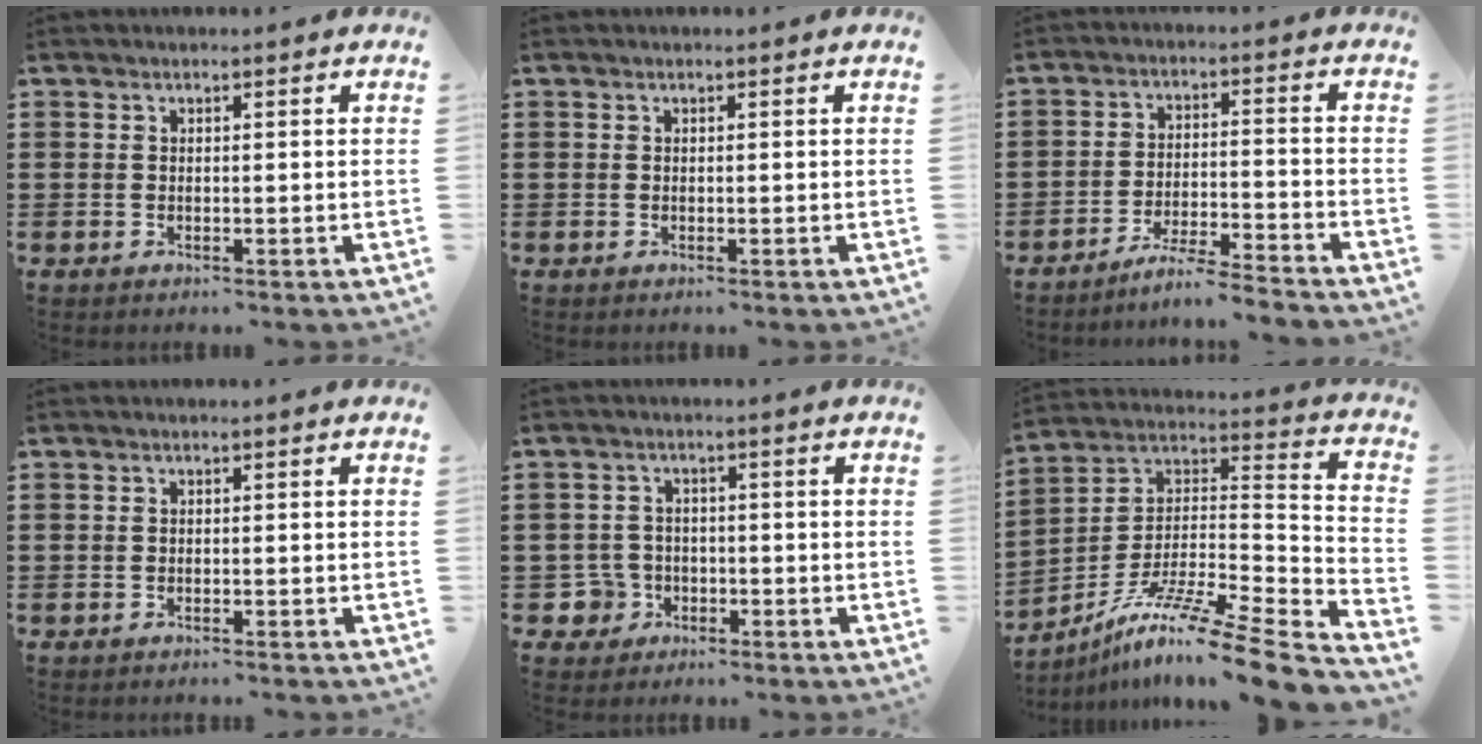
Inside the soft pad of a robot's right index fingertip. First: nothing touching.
{"total": 0.0}
{"total": 5.2, "force": [-4.9, -0.5, 1.6], "torque": [-0.034, -0.009, -0.097]}
{"total": 0.5, "force": [-0.5, 0.0, 0.1], "torque": [-0.003, -0.002, -0.010]}
{"total": 4.2, "force": [-2.0, 3.5, 1.3], "torque": [-0.052, -0.001, -0.045]}
{"total": 12.0, "force": [-9.2, 0.1, 7.6], "torque": [-0.129, 0.001, -0.173]}